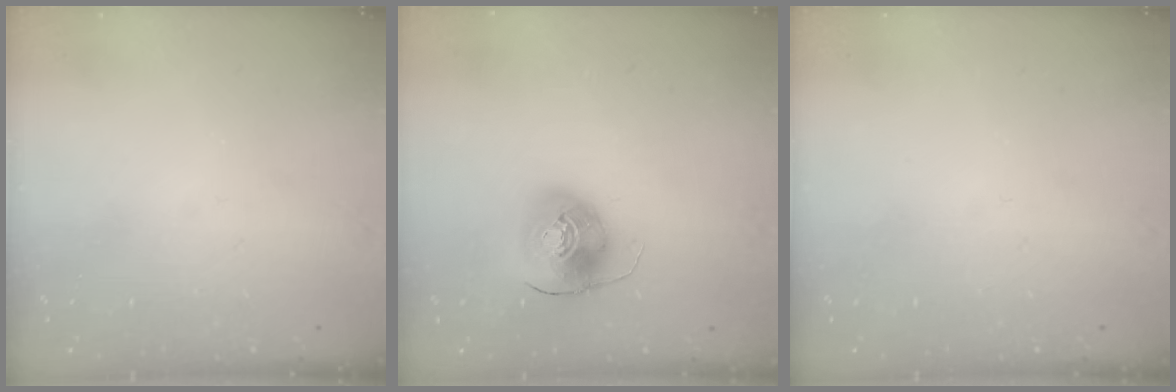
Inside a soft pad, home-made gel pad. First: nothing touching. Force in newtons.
{"total": 8.9, "press": 8.7, "slide": 1.5}
{"total": 0.0}